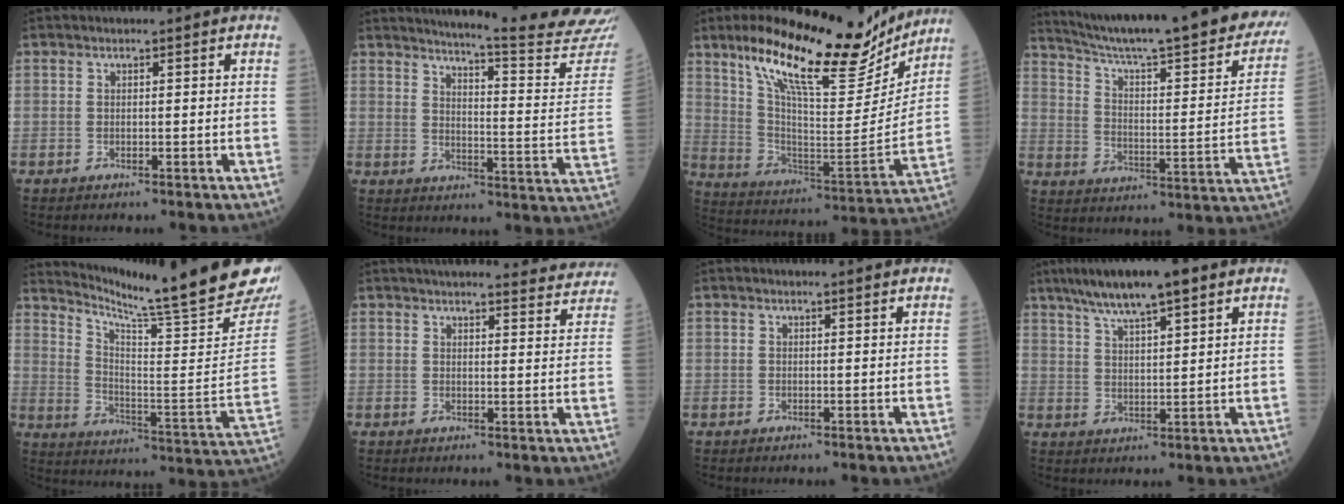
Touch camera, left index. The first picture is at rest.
{"total": 21.2, "force": [20.0, -1.8, 6.7], "torque": [-0.102, -0.139, 0.229]}
{"total": 22.4, "force": [17.2, 5.5, 13.2], "torque": [-0.222, -0.016, 0.273]}
{"total": 31.6, "force": [26.8, 3.2, 16.3], "torque": [-0.253, -0.073, 0.347]}
{"total": 24.9, "force": [21.7, -2.3, 11.8], "torque": [-0.195, -0.125, 0.284]}
{"total": 16.9, "force": [16.1, 2.3, 4.7], "torque": [-0.047, -0.024, 0.176]}
{"total": 1.2, "force": [1.1, -0.1, 0.3], "torque": [-0.010, -0.003, 0.011]}
{"total": 9.8, "force": [6.9, 1.1, 6.9], "torque": [-0.120, 0.020, 0.116]}